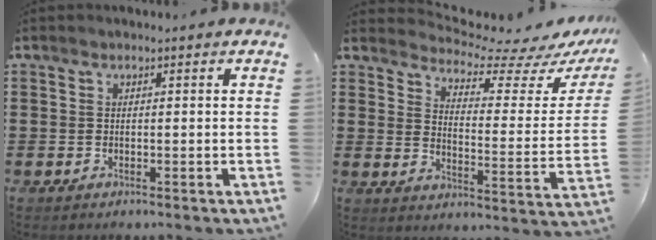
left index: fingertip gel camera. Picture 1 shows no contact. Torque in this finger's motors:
{"motor_torque": [-0.76, -0.56, -0.01, -0.03]}